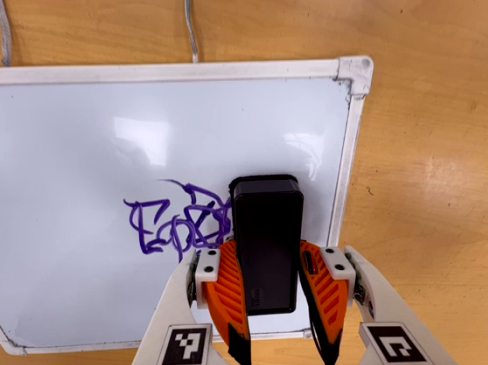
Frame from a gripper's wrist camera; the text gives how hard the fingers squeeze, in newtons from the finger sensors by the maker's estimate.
{"total": 12.8, "left": 13.1, "right": 12.5}